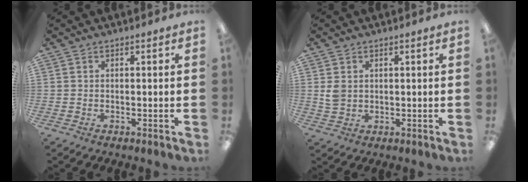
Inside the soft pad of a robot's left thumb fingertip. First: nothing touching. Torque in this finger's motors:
{"motor_torque": [0.55, 0.68, 0.61, -0.30, 0.00]}